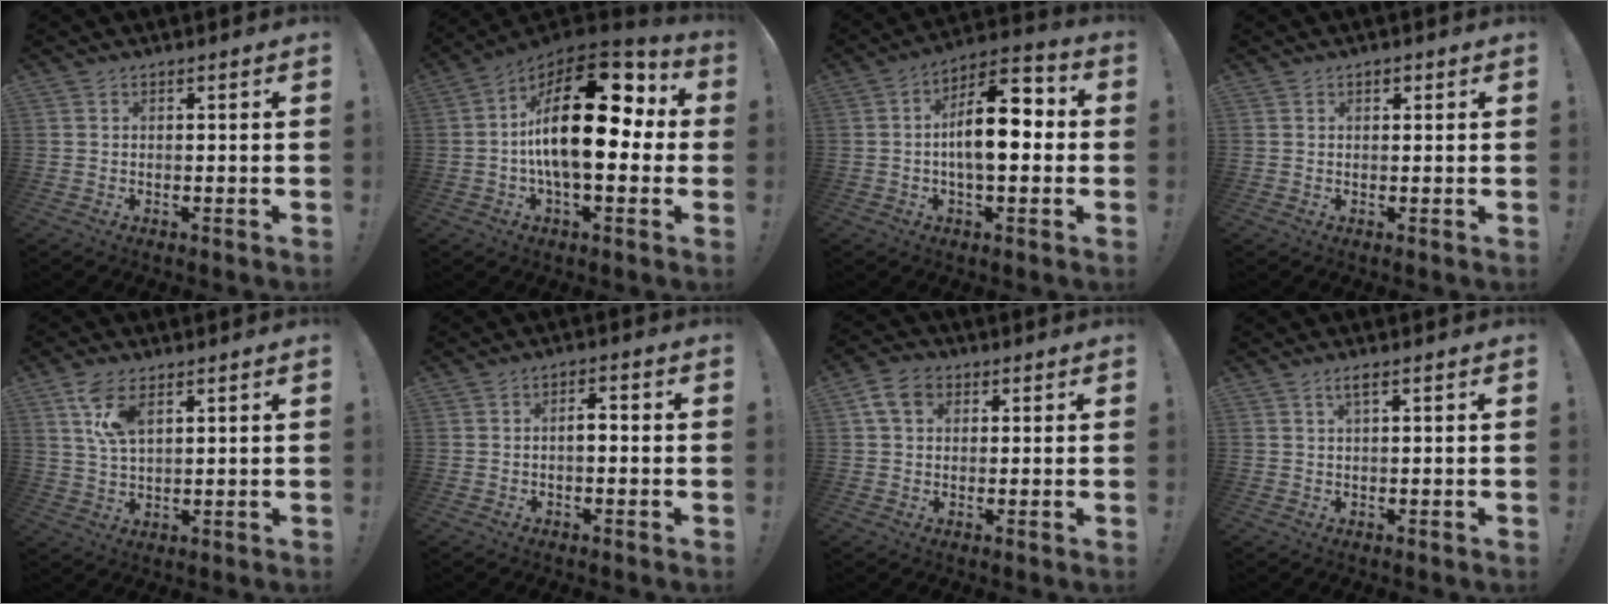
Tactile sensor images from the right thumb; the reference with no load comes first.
{"total": 25.5, "force": [2.0, 11.7, 22.5], "torque": [-0.389, -0.001, 0.032]}
{"total": 14.9, "force": [-0.4, 6.7, 13.3], "torque": [-0.209, 0.010, -0.015]}
{"total": 1.0, "force": [0.5, 0.7, 0.4], "torque": [-0.005, 0.000, 0.009]}
{"total": 8.3, "force": [4.2, 3.9, 6.1], "torque": [-0.122, -0.007, 0.075]}
{"total": 3.1, "force": [-1.0, 1.3, 2.7], "torque": [-0.049, 0.011, -0.020]}
{"total": 7.6, "force": [2.7, 5.5, 4.4], "torque": [-0.088, 0.007, 0.055]}
{"total": 2.1, "force": [0.9, 0.2, 1.9], "torque": [-0.036, 0.000, 0.013]}